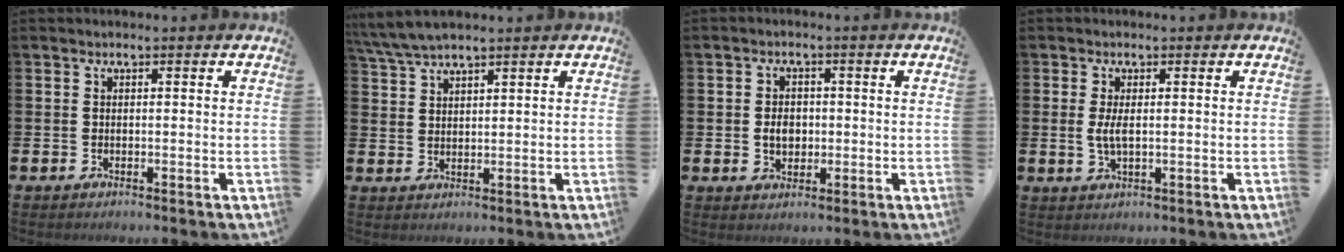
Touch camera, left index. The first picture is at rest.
{"total": 4.6, "force": [4.2, 0.6, 1.8], "torque": [-0.047, -0.007, 0.078]}
{"total": 2.9, "force": [-0.2, 2.3, 1.8], "torque": [-0.017, 0.000, -0.012]}
{"total": 2.5, "force": [0.3, 0.9, 2.3], "torque": [-0.039, 0.002, 0.001]}